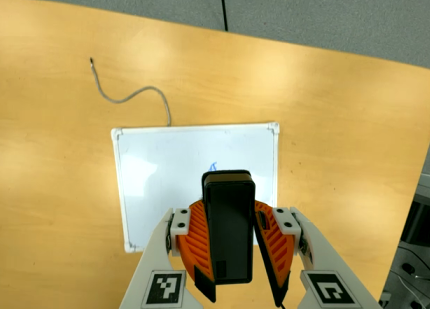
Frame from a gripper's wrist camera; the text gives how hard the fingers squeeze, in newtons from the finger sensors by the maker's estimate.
{"total": 9.1, "left": 9.2, "right": 9.1}